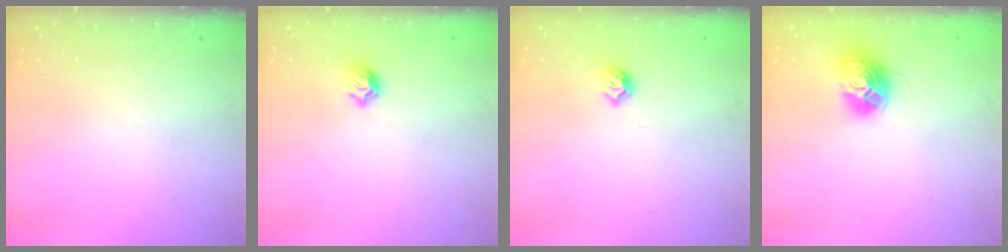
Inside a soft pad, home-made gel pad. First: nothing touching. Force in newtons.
{"total": 6.3, "press": 6.2, "slide": 0.9}
{"total": 5.9, "press": 5.9, "slide": 0.8}
{"total": 13.4, "press": 13.4, "slide": 1.2}